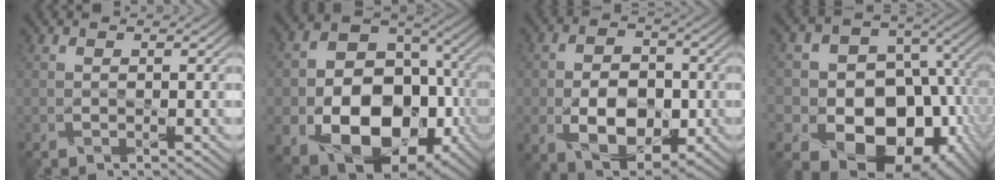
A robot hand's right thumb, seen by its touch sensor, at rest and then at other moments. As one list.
[{"total": 19.2, "force": [-6.3, 13.9, 11.7], "torque": [-0.203, -0.056, -0.092]}, {"total": 9.8, "force": [-2.5, 6.5, 6.9], "torque": [-0.130, -0.015, -0.041]}, {"total": 20.3, "force": [-5.9, 16.6, 10.2], "torque": [-0.179, -0.030, -0.086]}]